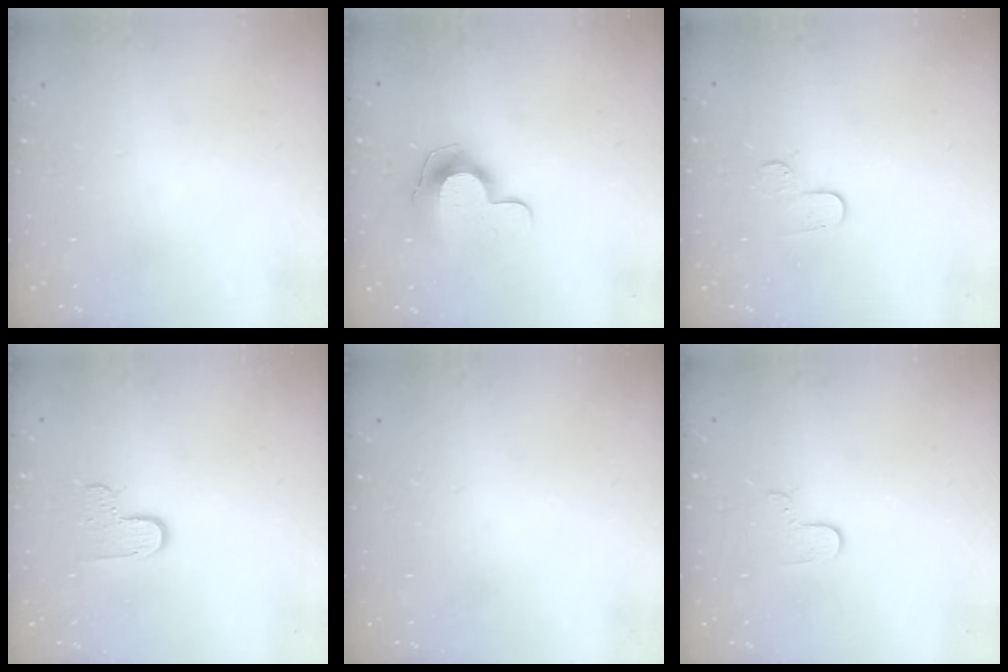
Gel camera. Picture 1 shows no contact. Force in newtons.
{"total": 10.6, "press": 10.6, "slide": 0.5}
{"total": 4.0, "press": 4.0, "slide": 0.4}
{"total": 7.0, "press": 7.0, "slide": 0.2}
{"total": 0.0}
{"total": 3.7, "press": 3.7, "slide": 0.5}